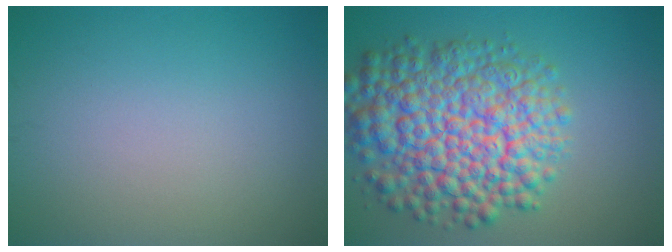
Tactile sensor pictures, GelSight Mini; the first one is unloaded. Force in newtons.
{"total": 11.1, "press": 11.1, "slide": 0.3}